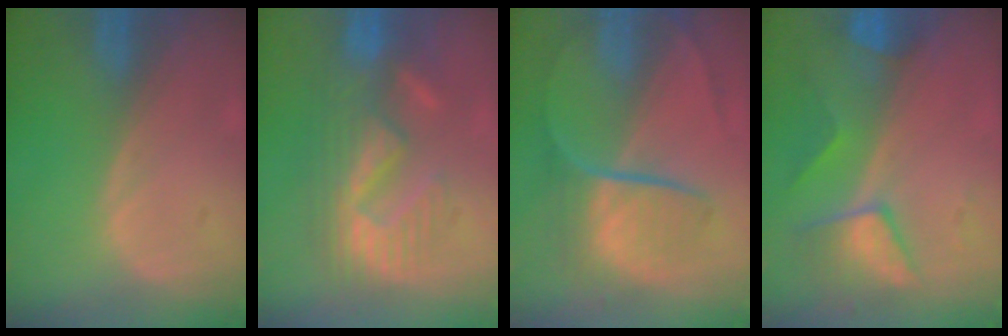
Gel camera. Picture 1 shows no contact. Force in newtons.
{"total": 8.8, "press": 8.7, "slide": 1.5}
{"total": 8.8, "press": 7.5, "slide": 4.7}
{"total": 7.4, "press": 6.7, "slide": 3.3}